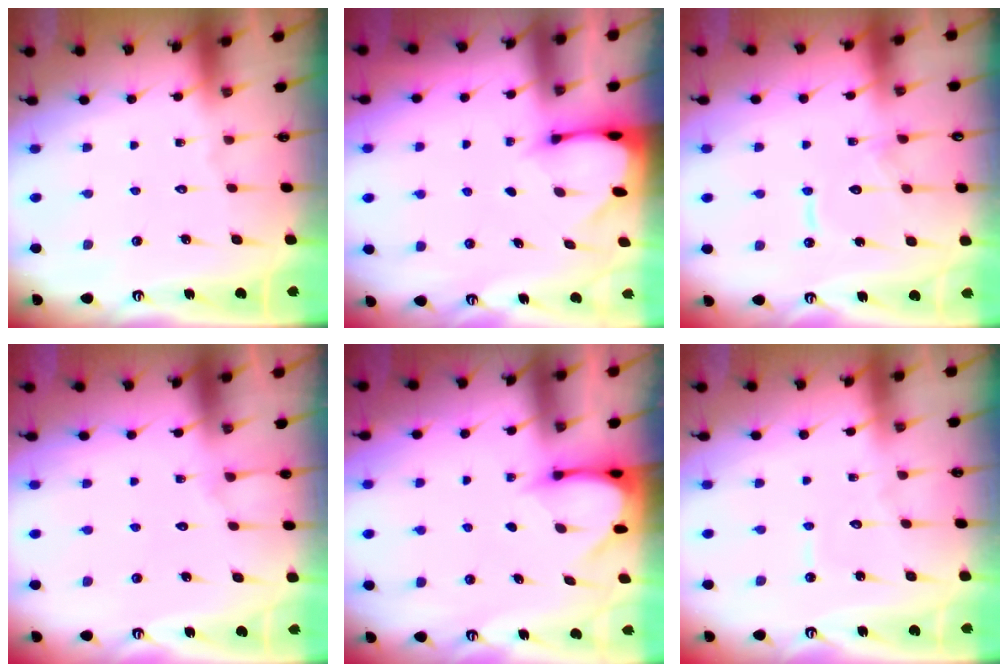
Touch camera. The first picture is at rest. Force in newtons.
{"total": 2.0, "press": 2.0, "slide": 0.1}
{"total": 10.6, "press": 10.6, "slide": 0.9}
{"total": 3.9, "press": 3.9, "slide": 0.4}
{"total": 3.7, "press": 3.7, "slide": 0.3}
{"total": 2.6, "press": 2.6, "slide": 0.3}